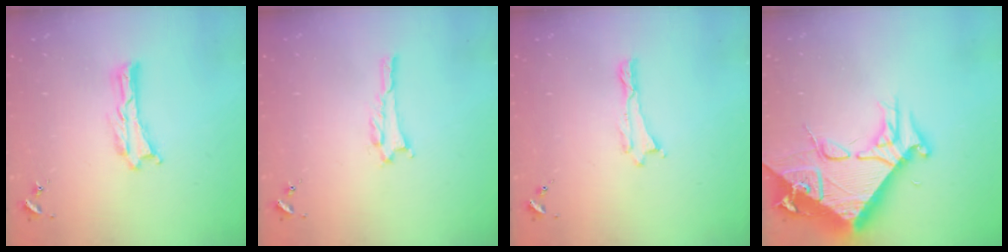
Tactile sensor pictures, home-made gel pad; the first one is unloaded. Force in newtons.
{"total": 0.6, "press": 0.6, "slide": 0.1}
{"total": 0.0}
{"total": 17.0, "press": 16.9, "slide": 1.6}